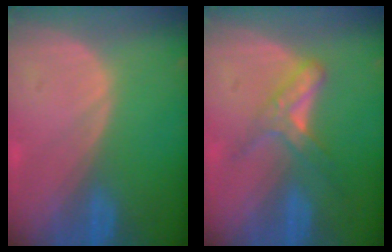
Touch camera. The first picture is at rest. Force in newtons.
{"total": 5.9, "press": 5.1, "slide": 3.0}